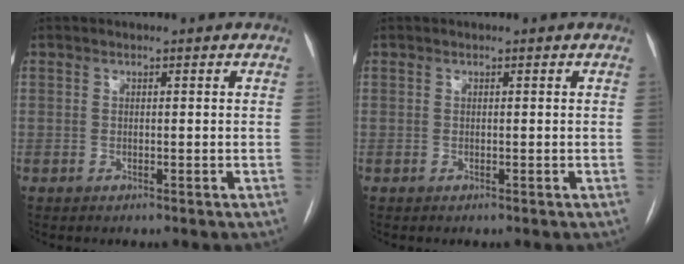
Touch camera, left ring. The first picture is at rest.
{"total": 0.0}